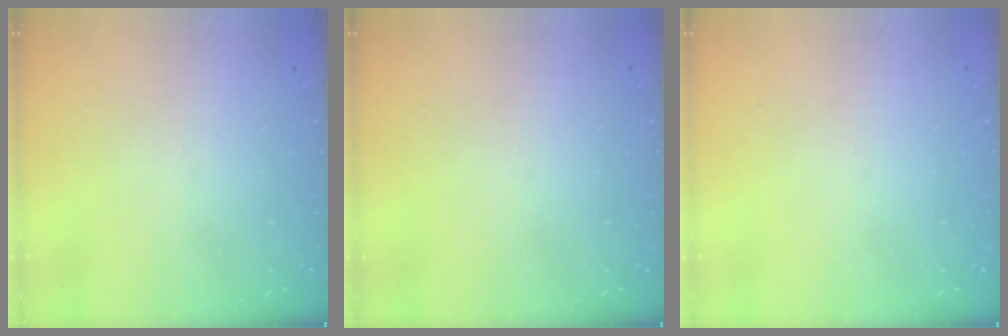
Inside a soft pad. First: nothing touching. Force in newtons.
{"total": 0.0}
{"total": 0.0}